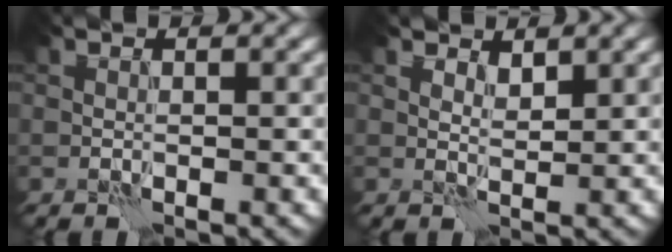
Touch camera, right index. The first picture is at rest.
{"total": 1.5, "force": [1.2, 0.6, 0.7], "torque": [-0.014, -0.004, 0.024]}